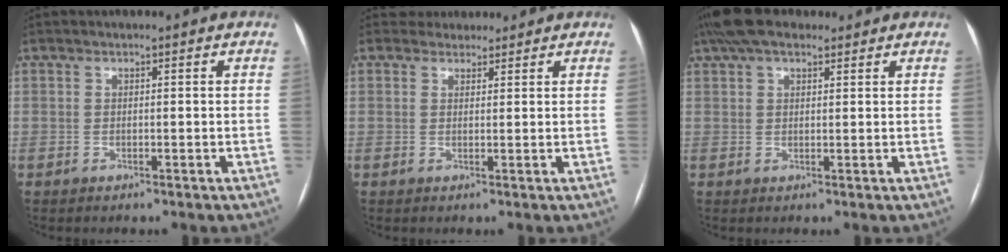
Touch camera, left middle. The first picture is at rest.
{"total": 3.0, "force": [2.6, 1.4, -0.3], "torque": [0.011, 0.014, 0.036]}
{"total": 7.1, "force": [5.2, 2.9, 3.8], "torque": [-0.075, 0.040, 0.093]}